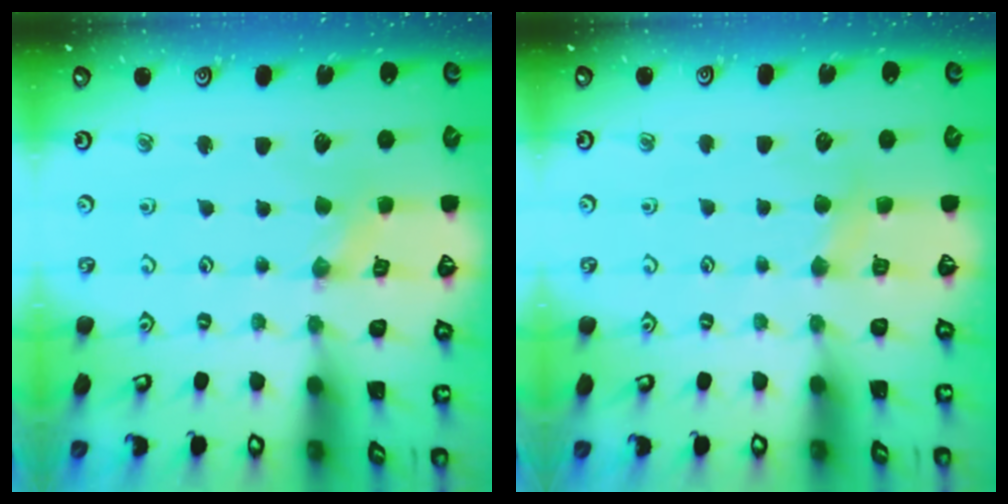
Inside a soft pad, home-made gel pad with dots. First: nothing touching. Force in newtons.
{"total": 3.5, "press": 3.5, "slide": 0.5}